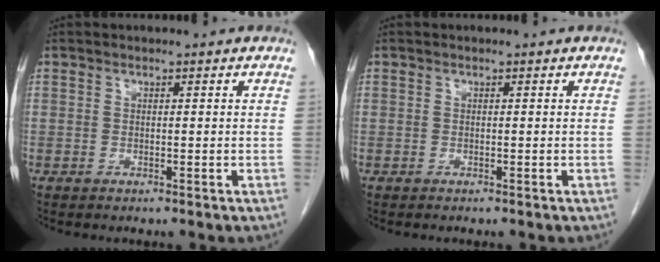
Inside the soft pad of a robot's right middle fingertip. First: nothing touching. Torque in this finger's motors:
{"motor_torque": [-0.45, 0.04, -0.03, -0.02]}